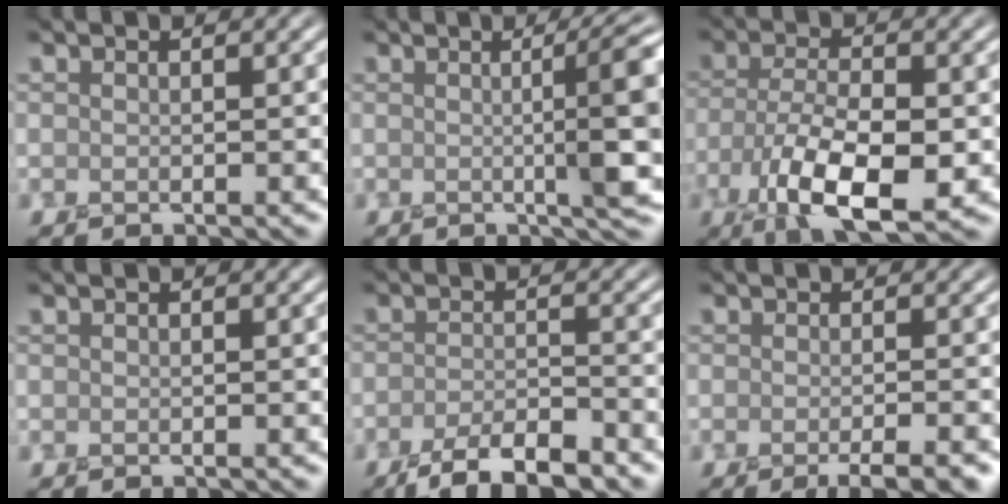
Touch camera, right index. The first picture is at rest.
{"total": 7.5, "force": [0.3, 1.4, 7.4], "torque": [-0.083, 0.009, 0.006]}
{"total": 8.5, "force": [-3.5, 3.5, 6.9], "torque": [-0.135, -0.012, -0.063]}
{"total": 0.0}
{"total": 4.7, "force": [-3.7, 1.0, 2.7], "torque": [-0.047, 0.000, -0.069]}
{"total": 3.5, "force": [-1.6, 0.6, 3.0], "torque": [-0.029, -0.003, -0.026]}